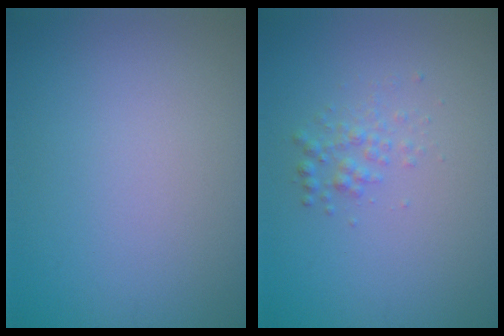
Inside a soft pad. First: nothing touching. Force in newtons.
{"total": 1.5, "press": 1.5, "slide": 0.1}